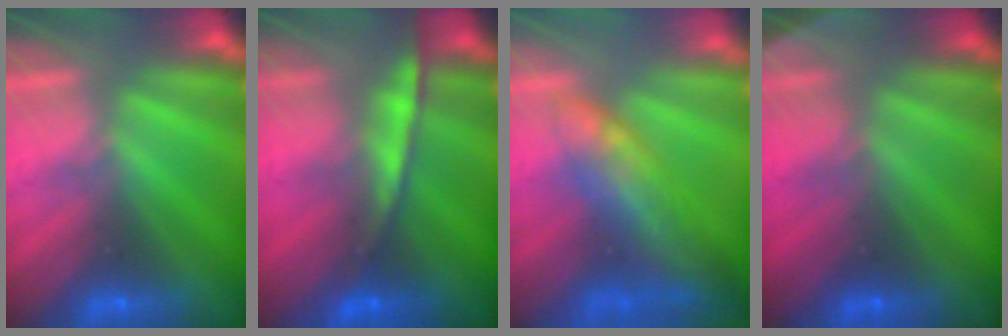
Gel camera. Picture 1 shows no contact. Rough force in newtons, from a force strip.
{"total": 7.7}
{"total": 6.8}
{"total": 2.8}